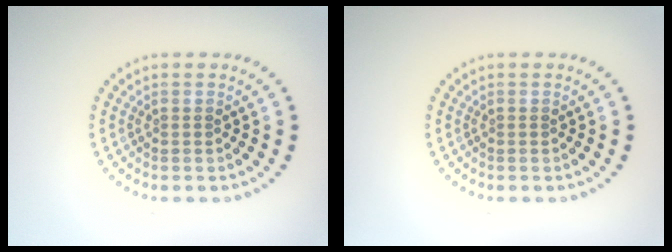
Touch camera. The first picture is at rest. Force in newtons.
{"total": 0.0}